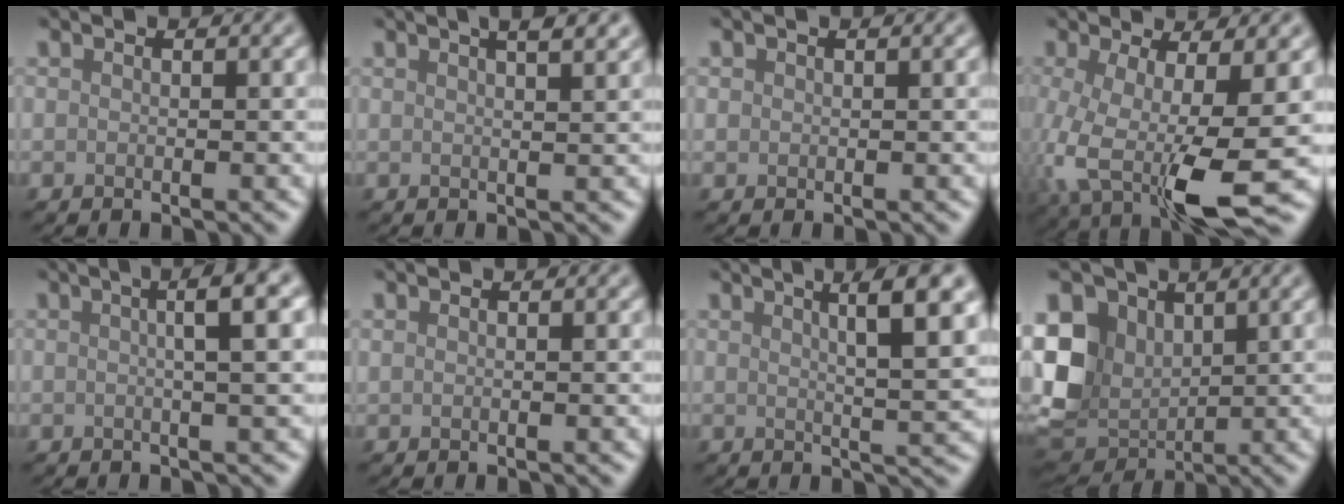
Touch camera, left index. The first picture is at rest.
{"total": 5.6, "force": [3.3, 2.3, 3.8], "torque": [-0.016, 0.042, 0.011]}
{"total": 0.0}
{"total": 10.1, "force": [-2.3, 3.3, 9.3], "torque": [-0.181, -0.027, -0.033]}
{"total": 4.8, "force": [0.9, 1.0, 4.6], "torque": [-0.056, 0.017, 0.010]}
{"total": 0.0}
{"total": 7.0, "force": [2.8, 1.5, 6.2], "torque": [-0.062, 0.016, 0.036]}
{"total": 7.5, "force": [1.7, 5.8, 4.5], "torque": [-0.113, 0.001, 0.024]}